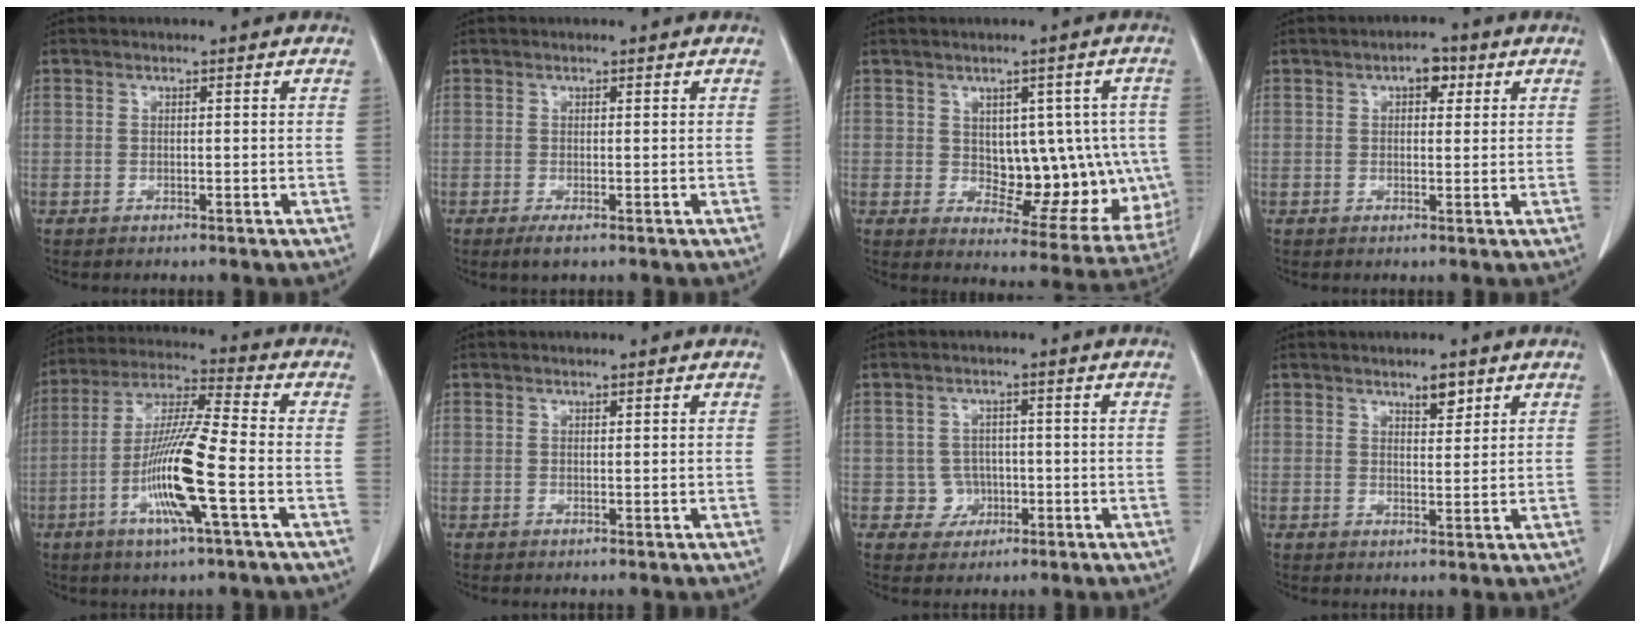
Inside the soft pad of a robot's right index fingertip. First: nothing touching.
{"total": 1.4, "force": [-0.7, 0.1, 1.3], "torque": [-0.021, -0.005, -0.009]}
{"total": 13.0, "force": [0.6, 7.3, 10.7], "torque": [-0.115, 0.015, 0.035]}
{"total": 3.1, "force": [1.4, 1.6, 2.3], "torque": [-0.033, 0.013, 0.017]}
{"total": 13.4, "force": [-4.0, 0.2, 12.8], "torque": [-0.251, -0.006, -0.081]}
{"total": 0.0}
{"total": 3.4, "force": [-0.8, 3.3, 0.0], "torque": [0.014, 0.012, -0.007]}
{"total": 2.7, "force": [1.9, 0.9, 1.7], "torque": [-0.029, -0.003, 0.033]}